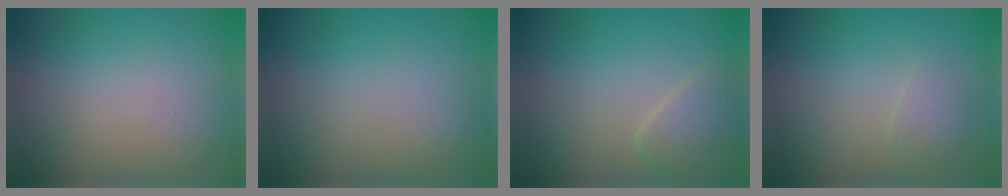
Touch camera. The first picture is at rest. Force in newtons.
{"total": 0.0}
{"total": 2.2, "press": 2.2, "slide": 0.1}
{"total": 1.0, "press": 1.0, "slide": 0.0}